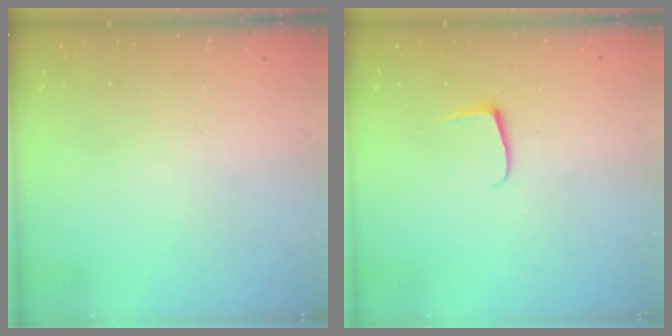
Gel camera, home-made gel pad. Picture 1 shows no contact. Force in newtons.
{"total": 5.4, "press": 5.3, "slide": 0.5}